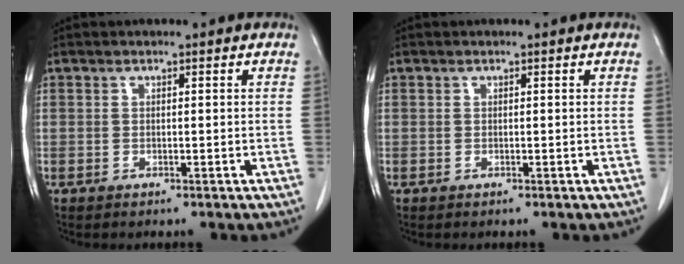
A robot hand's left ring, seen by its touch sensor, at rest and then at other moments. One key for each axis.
{"total": 0.0}